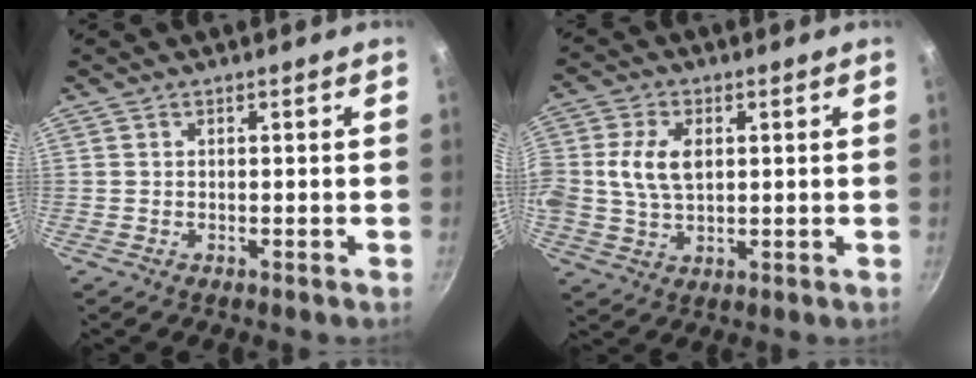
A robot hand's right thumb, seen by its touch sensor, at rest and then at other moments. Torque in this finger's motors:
{"motor_torque": [1.23, 1.36, 0.66, -0.44, 0.35]}